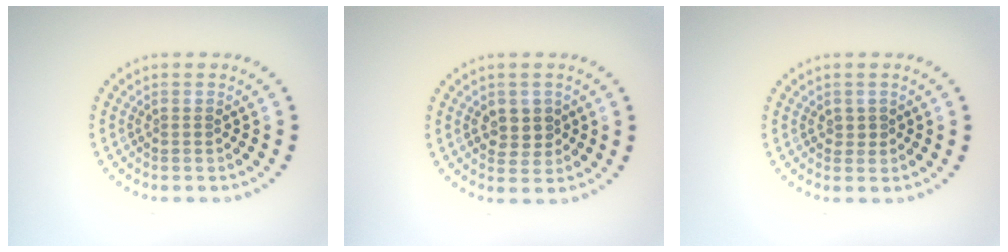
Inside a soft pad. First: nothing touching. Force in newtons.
{"total": 2.4, "press": 2.4, "slide": 0.3}
{"total": 0.6, "press": 0.5, "slide": 0.2}